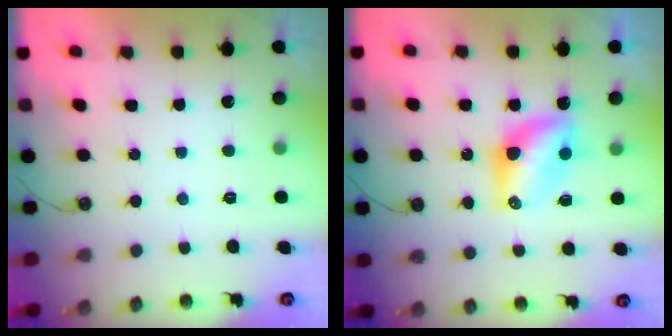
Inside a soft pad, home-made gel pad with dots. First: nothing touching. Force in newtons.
{"total": 7.4, "press": 7.4, "slide": 0.3}